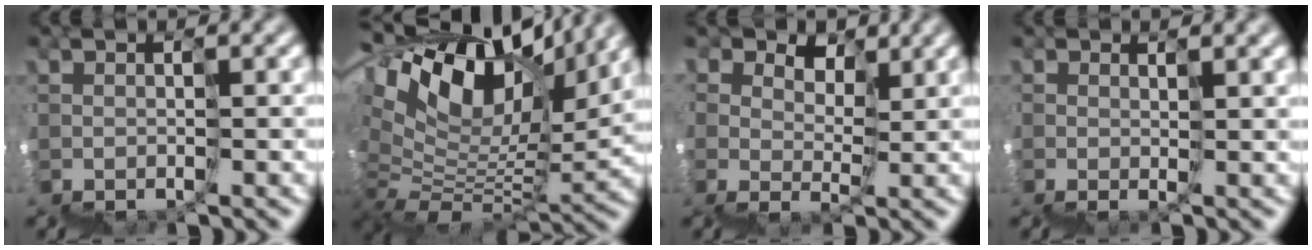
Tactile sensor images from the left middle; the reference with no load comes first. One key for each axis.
{"total": 10.6, "fx": 7.5, "fy": 4.0, "fz": 6.3, "tx": -0.116, "ty": 0.051, "tz": 0.126}
{"total": 4.1, "fx": 3.1, "fy": 2.7, "fz": 0.4, "tx": 0.010, "ty": 0.019, "tz": 0.063}
{"total": 2.9, "fx": 1.5, "fy": 0.7, "fz": 2.4, "tx": -0.030, "ty": 0.007, "tz": 0.032}